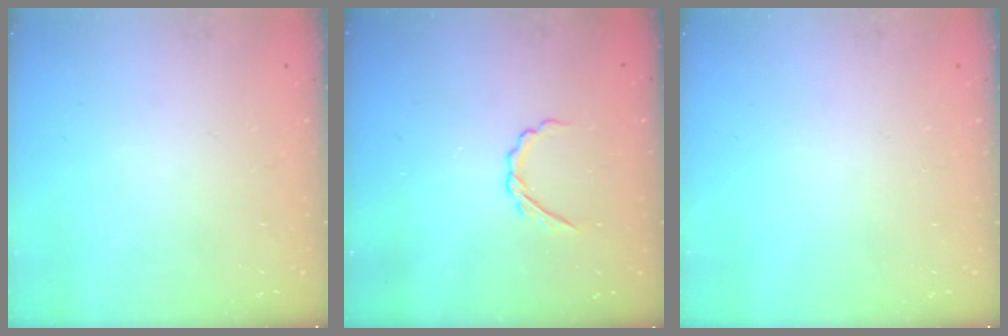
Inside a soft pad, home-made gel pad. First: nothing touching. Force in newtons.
{"total": 2.6, "press": 2.5, "slide": 0.8}
{"total": 0.0}